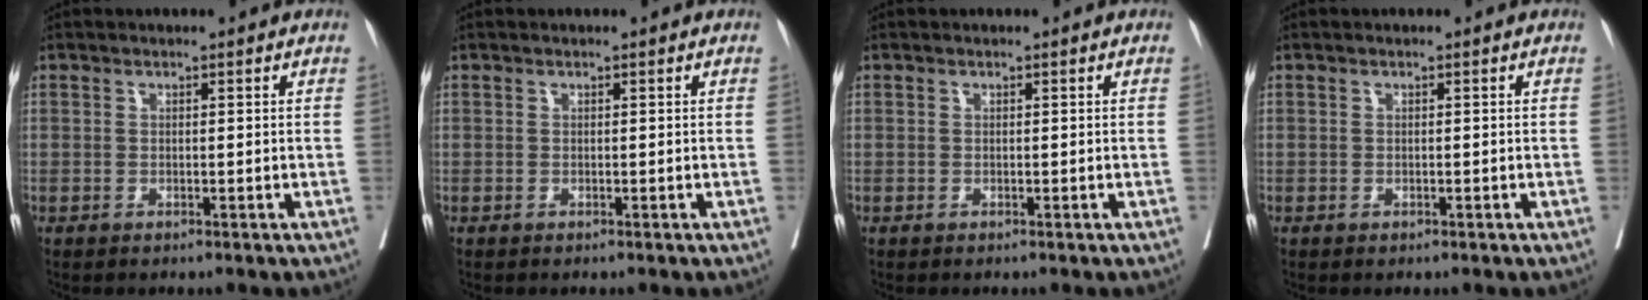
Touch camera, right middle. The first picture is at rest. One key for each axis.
{"total": 0.0}
{"total": 0.0}
{"total": 0.0}